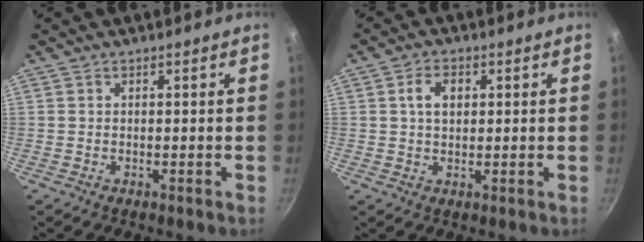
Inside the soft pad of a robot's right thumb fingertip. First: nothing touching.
{"total": 4.5, "force": [1.1, 3.0, 3.2], "torque": [-0.039, 0.002, 0.018]}